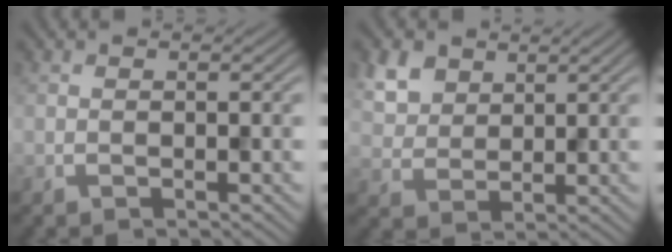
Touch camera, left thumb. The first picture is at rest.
{"total": 5.6, "force": [3.1, 3.8, 2.8], "torque": [-0.082, 0.001, 0.066]}